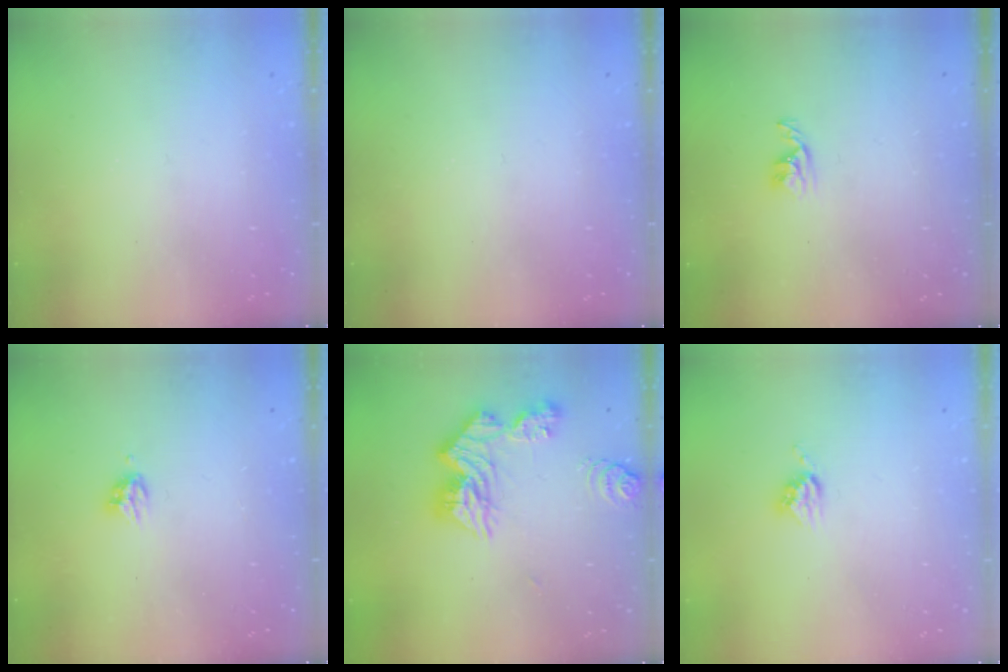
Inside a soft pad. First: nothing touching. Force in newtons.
{"total": 0.0}
{"total": 3.7, "press": 3.6, "slide": 0.6}
{"total": 4.2, "press": 4.1, "slide": 0.5}
{"total": 14.2, "press": 14.1, "slide": 1.4}
{"total": 5.2, "press": 5.2, "slide": 0.1}